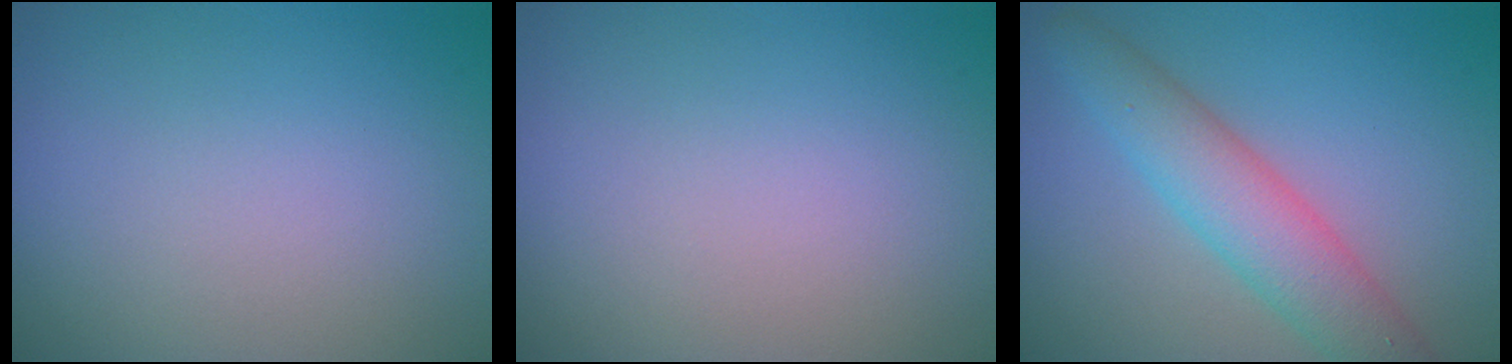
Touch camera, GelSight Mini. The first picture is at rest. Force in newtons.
{"total": 0.0}
{"total": 5.1, "press": 5.1, "slide": 0.3}